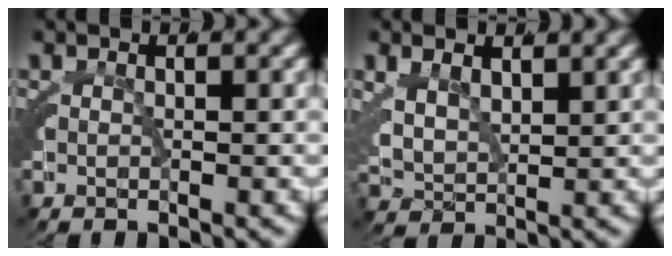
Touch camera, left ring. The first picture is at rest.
{"total": 3.2, "force": [1.6, 2.1, 1.8], "torque": [-0.055, -0.019, 0.042]}